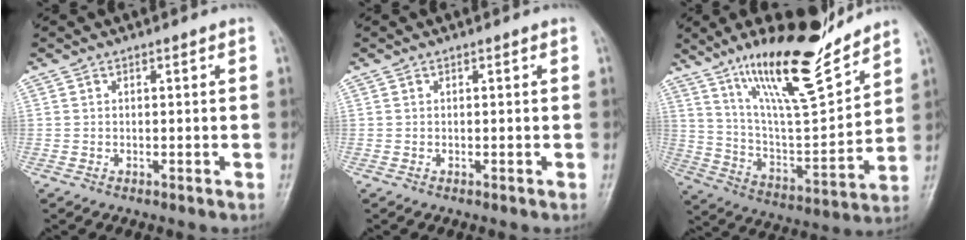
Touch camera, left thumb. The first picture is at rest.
{"total": 0.0}
{"total": 20.4, "force": [15.0, 4.4, 13.1], "torque": [-0.183, -0.086, 0.267]}